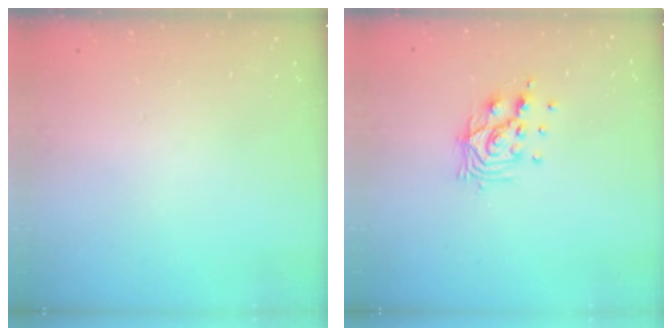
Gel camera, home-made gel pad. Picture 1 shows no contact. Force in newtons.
{"total": 10.3, "press": 10.3, "slide": 0.9}